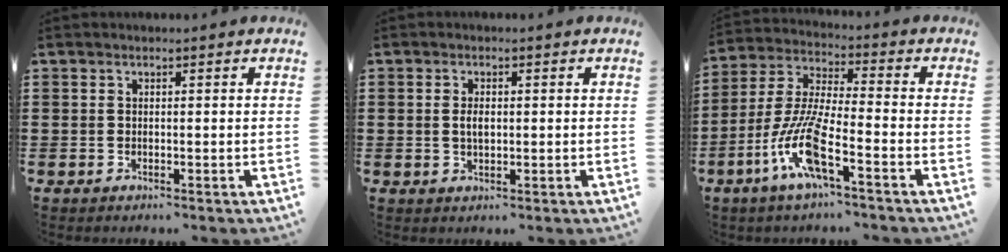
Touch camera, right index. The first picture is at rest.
{"total": 2.3, "force": [0.1, 1.0, 2.0], "torque": [-0.041, 0.004, -0.001]}
{"total": 10.4, "force": [-5.4, 1.5, 8.8], "torque": [-0.214, -0.017, -0.112]}